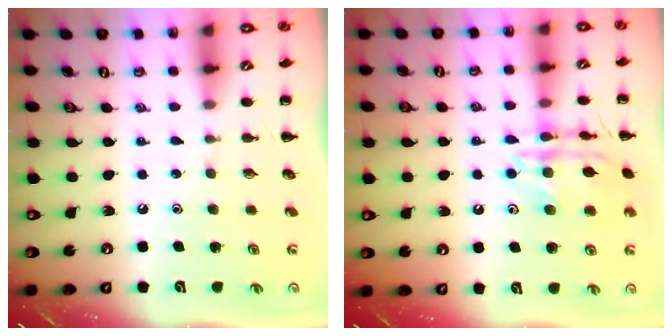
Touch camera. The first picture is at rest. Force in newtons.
{"total": 15.2, "press": 15.2, "slide": 0.8}